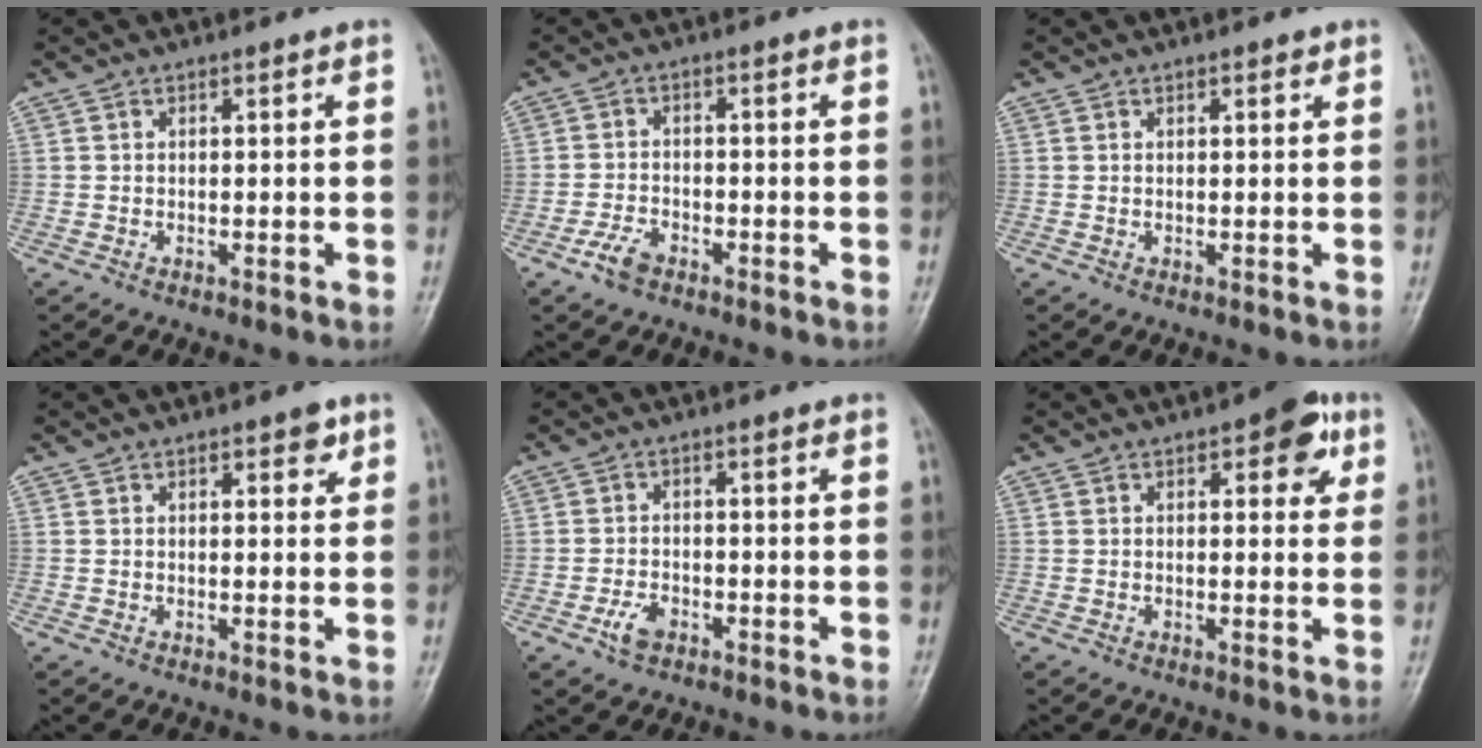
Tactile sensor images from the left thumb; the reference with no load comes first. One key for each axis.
{"total": 3.8, "fx": -2.5, "fy": 1.9, "fz": 2.1, "tx": -0.042, "ty": 0.011, "tz": -0.047}
{"total": 1.1, "fx": 0.6, "fy": 0.4, "fz": 0.8, "tx": -0.006, "ty": 0.000, "tz": 0.007}
{"total": 3.1, "fx": 1.7, "fy": 1.4, "fz": 2.1, "tx": -0.012, "ty": -0.005, "tz": 0.020}
{"total": 3.3, "fx": -1.8, "fy": 2.0, "fz": 2.0, "tx": -0.037, "ty": 0.009, "tz": -0.033}
{"total": 6.4, "fx": 2.8, "fy": 3.0, "fz": 4.9, "tx": -0.033, "ty": -0.004, "tz": 0.025}